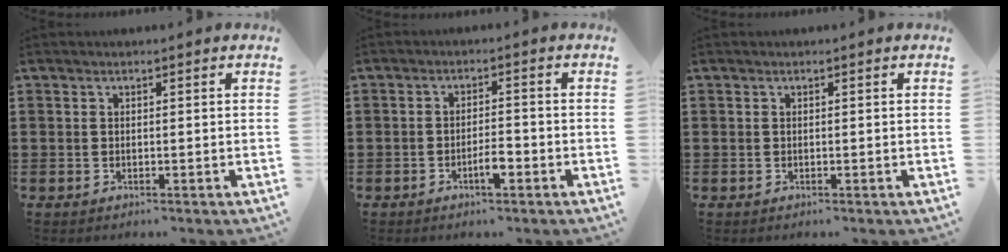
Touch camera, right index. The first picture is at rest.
{"total": 3.5, "force": [-1.7, 1.0, 2.9], "torque": [-0.056, 0.003, -0.033]}
{"total": 0.0}